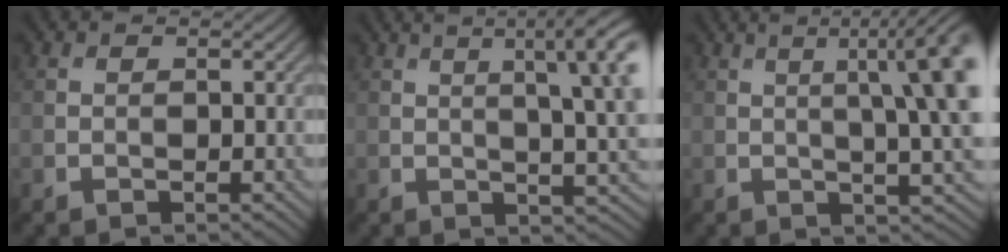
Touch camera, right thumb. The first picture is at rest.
{"total": 11.8, "force": [3.5, 3.3, 10.8], "torque": [-0.113, 0.036, 0.041]}
{"total": 11.6, "force": [2.1, 2.8, 11.0], "torque": [-0.118, 0.027, 0.027]}